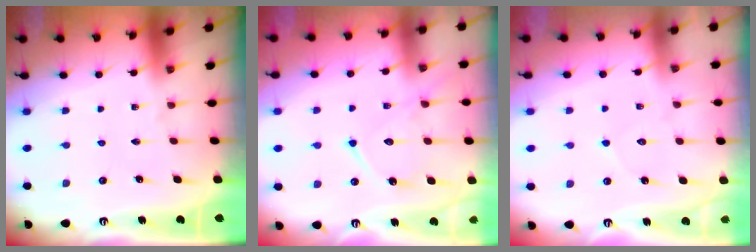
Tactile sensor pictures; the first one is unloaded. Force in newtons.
{"total": 13.6, "press": 13.6, "slide": 1.3}
{"total": 5.1, "press": 5.0, "slide": 0.4}